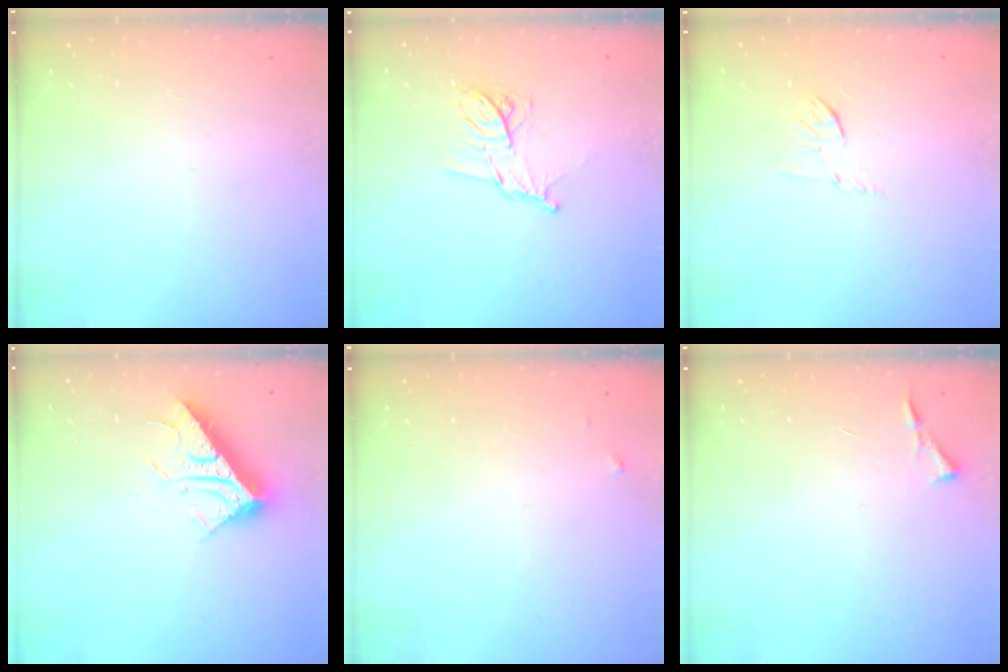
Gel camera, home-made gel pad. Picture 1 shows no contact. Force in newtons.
{"total": 10.3, "press": 10.3, "slide": 0.3}
{"total": 5.7, "press": 5.5, "slide": 1.5}
{"total": 17.0, "press": 17.0, "slide": 0.3}
{"total": 3.5, "press": 3.5, "slide": 0.2}
{"total": 3.5, "press": 3.4, "slide": 0.5}